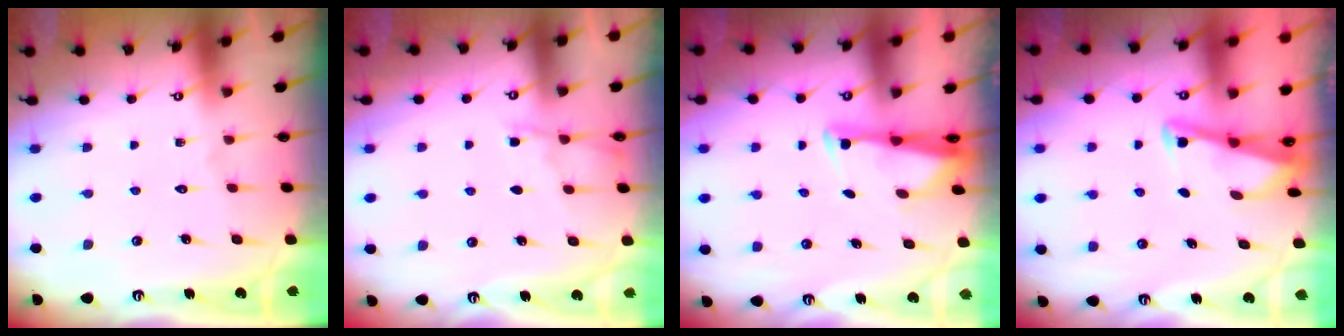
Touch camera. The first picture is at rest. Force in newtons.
{"total": 3.2, "press": 3.1, "slide": 0.5}
{"total": 2.9, "press": 2.8, "slide": 0.7}
{"total": 2.9, "press": 2.9, "slide": 0.4}